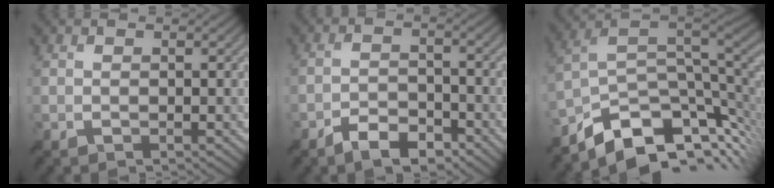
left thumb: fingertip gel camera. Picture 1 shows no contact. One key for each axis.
{"total": 5.0, "fx": -3.8, "fy": 1.9, "fz": 2.6, "tx": -0.045, "ty": 0.000, "tz": -0.068}
{"total": 11.8, "fx": -5.5, "fy": 6.7, "fz": 8.0, "tx": -0.170, "ty": -0.023, "tz": -0.083}